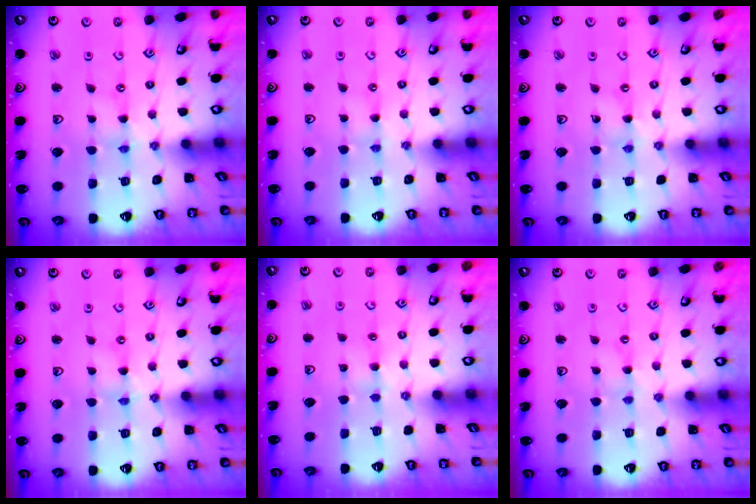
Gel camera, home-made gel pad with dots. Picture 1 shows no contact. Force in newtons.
{"total": 1.7, "press": 1.7, "slide": 0.4}
{"total": 0.0}
{"total": 0.0}
{"total": 3.6, "press": 3.6, "slide": 0.5}
{"total": 1.6, "press": 1.6, "slide": 0.2}